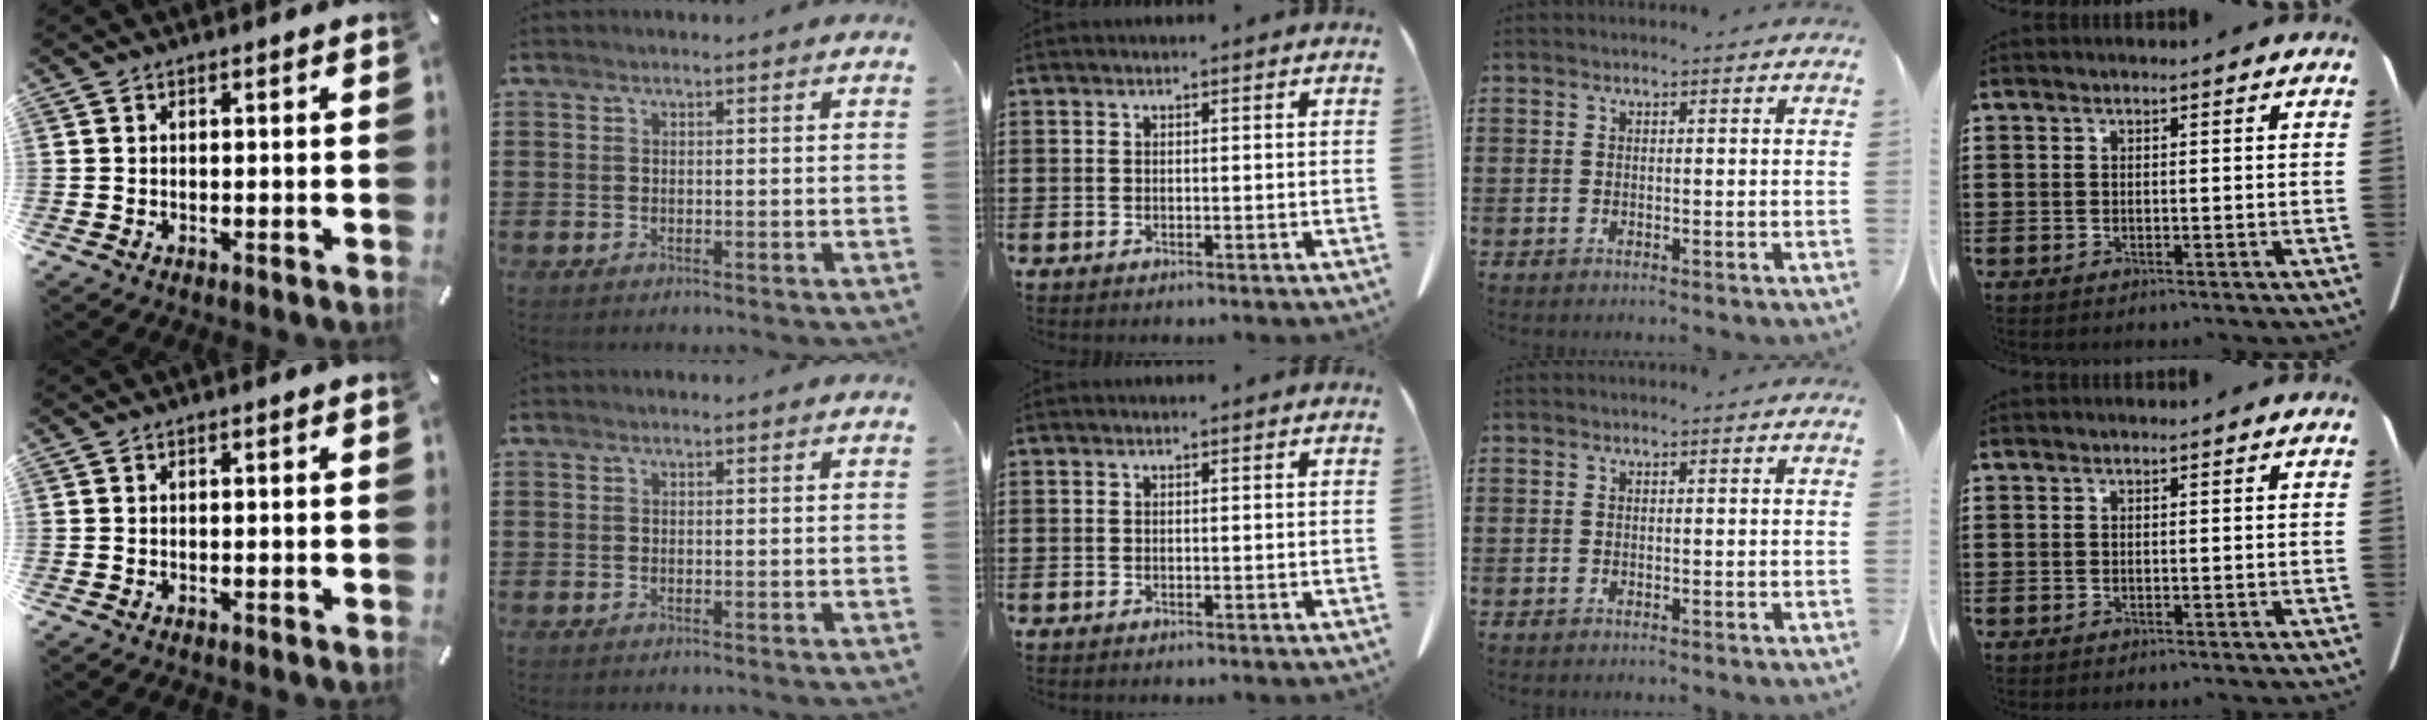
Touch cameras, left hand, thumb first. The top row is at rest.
{}